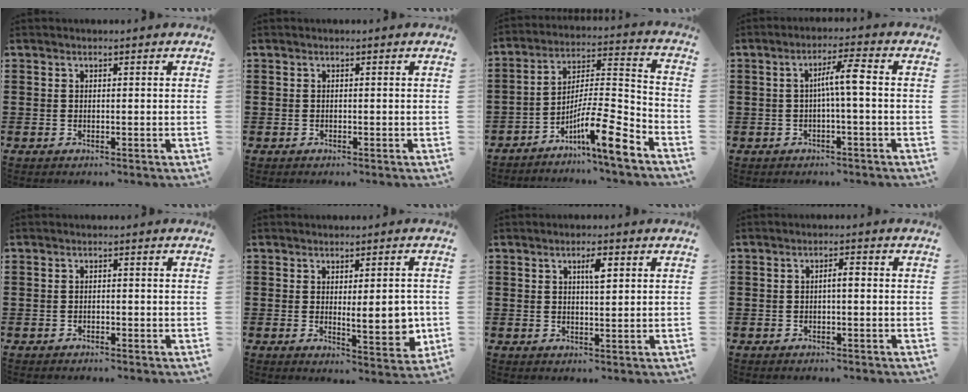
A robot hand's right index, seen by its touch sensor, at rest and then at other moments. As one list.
[{"total": 0.0}, {"total": 11.2, "force": [-7.4, 1.4, 8.3], "torque": [-0.146, 0.002, -0.140]}, {"total": 4.7, "force": [-0.3, 0.2, 4.7], "torque": [-0.089, 0.005, -0.013]}, {"total": 0.7, "force": [-0.7, 0.3, 0.1], "torque": [-0.005, 0.000, -0.014]}, {"total": 6.6, "force": [0.1, 2.0, 6.3], "torque": [-0.094, -0.005, 0.002]}, {"total": 3.1, "force": [1.2, 0.8, 2.8], "torque": [-0.041, 0.001, 0.013]}, {"total": 1.7, "force": [-0.2, 0.4, 1.6], "torque": [-0.030, 0.003, -0.005]}]